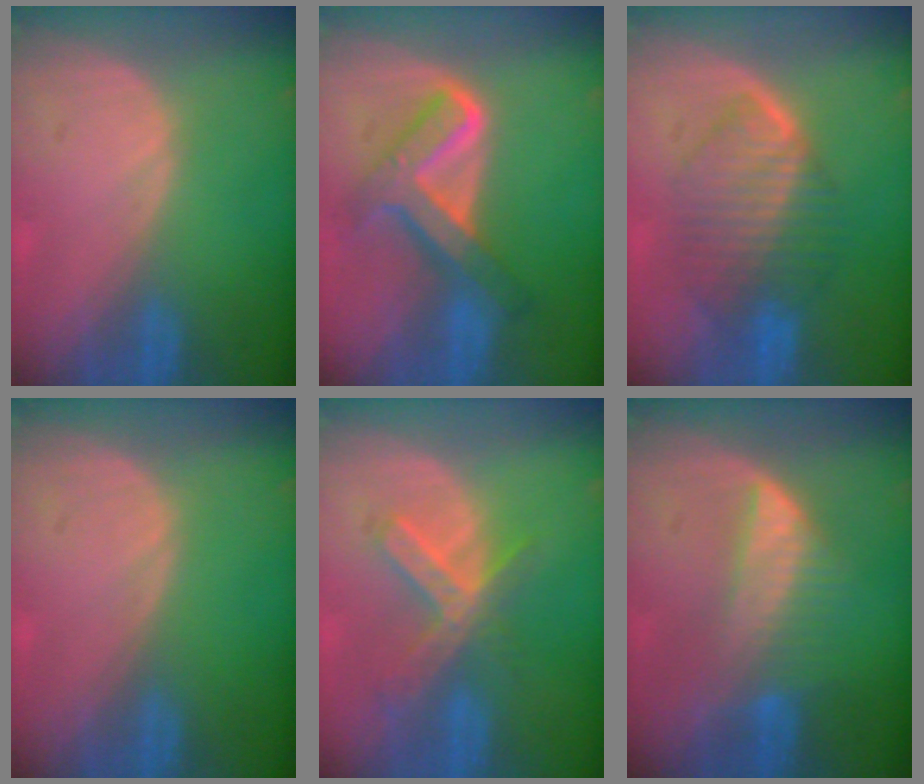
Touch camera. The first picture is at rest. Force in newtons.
{"total": 7.7, "press": 7.7, "slide": 0.5}
{"total": 7.5, "press": 7.5, "slide": 0.4}
{"total": 0.0}
{"total": 6.6, "press": 5.8, "slide": 3.1}
{"total": 6.5, "press": 5.8, "slide": 2.9}